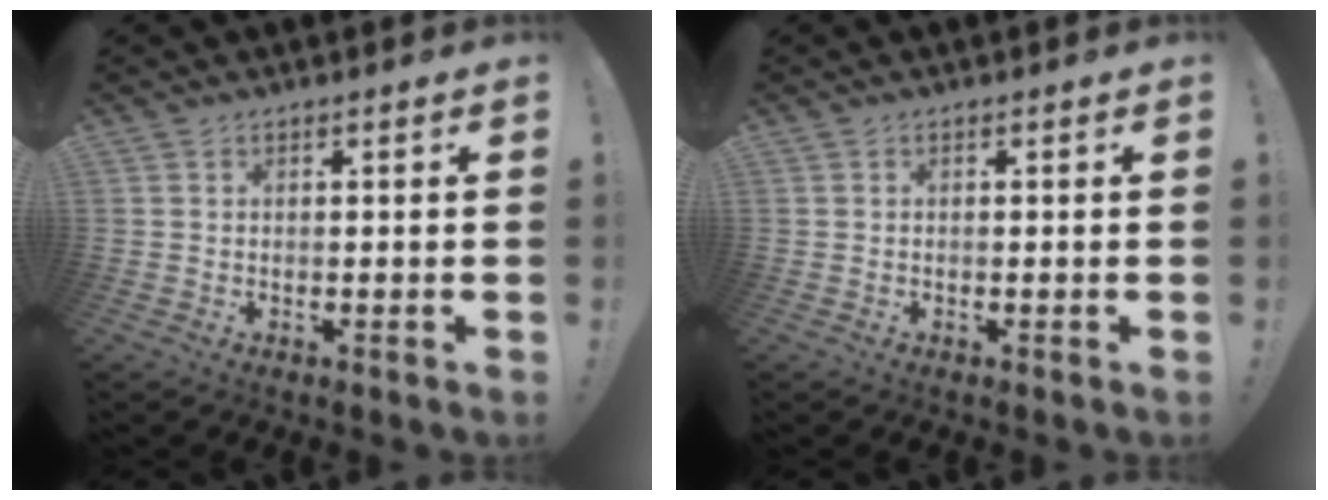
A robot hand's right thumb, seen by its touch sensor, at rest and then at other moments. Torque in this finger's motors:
{"motor_torque": [-0.06, 0.20, -0.13, 0.09, 0.00]}